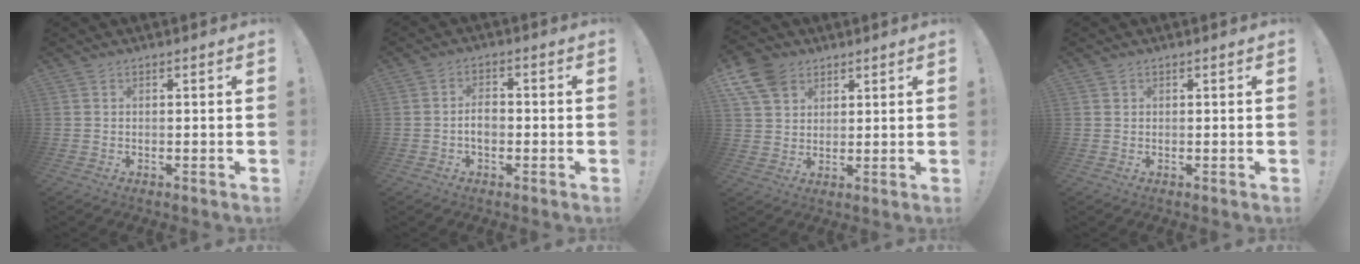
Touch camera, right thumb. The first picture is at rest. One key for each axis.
{"total": 4.5, "fx": -1.3, "fy": 2.7, "fz": 3.3, "tx": -0.055, "ty": 0.006, "tz": -0.028}
{"total": 10.4, "fx": 5.6, "fy": 7.9, "fz": 3.9, "tx": -0.082, "ty": -0.025, "tz": 0.112}
{"total": 0.7, "fx": 0.4, "fy": 0.6, "fz": -0.1, "tx": 0.008, "ty": -0.002, "tz": 0.008}